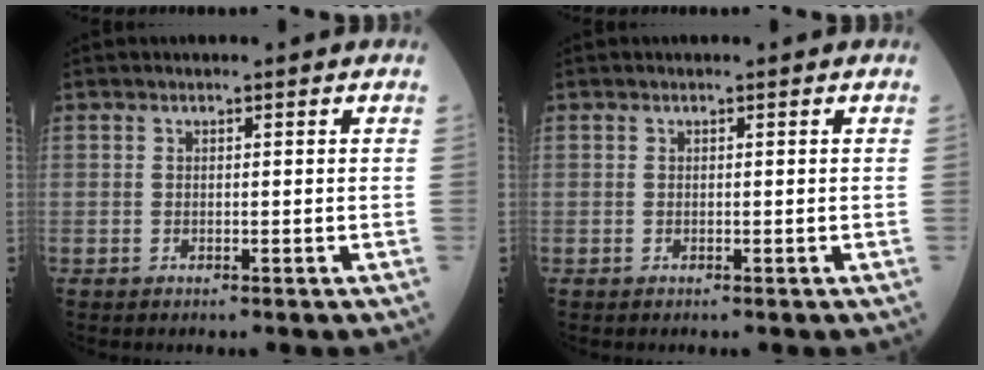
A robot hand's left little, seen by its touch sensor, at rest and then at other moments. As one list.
[{"total": 0.0}]